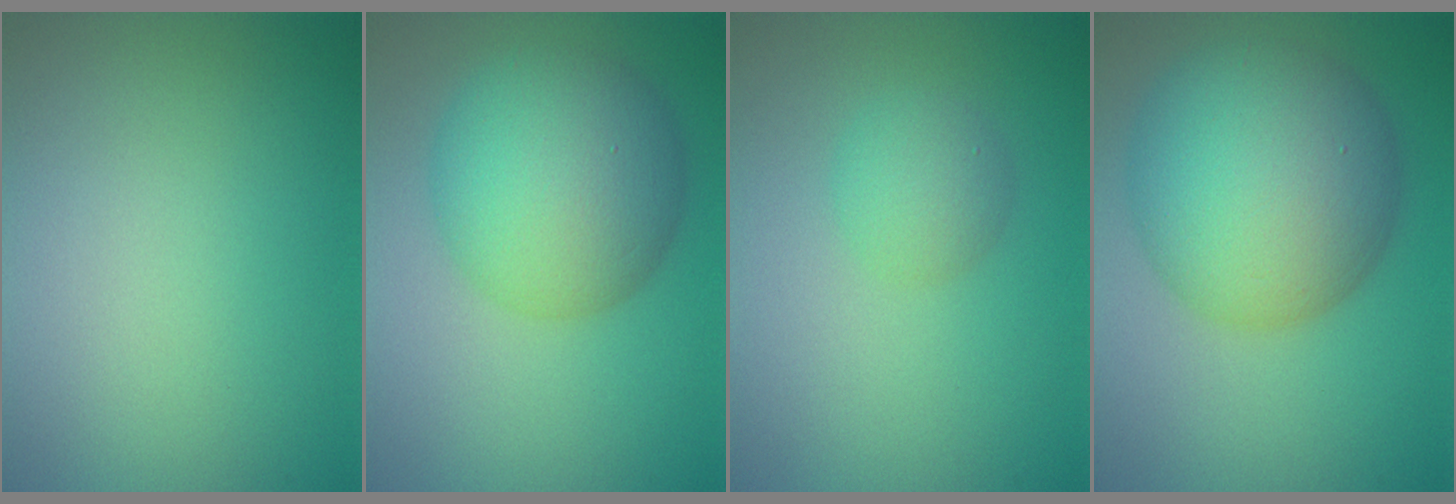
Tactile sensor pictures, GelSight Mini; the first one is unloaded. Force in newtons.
{"total": 8.6, "press": 8.6, "slide": 0.1}
{"total": 2.5, "press": 2.5, "slide": 0.1}
{"total": 11.6, "press": 11.6, "slide": 0.3}